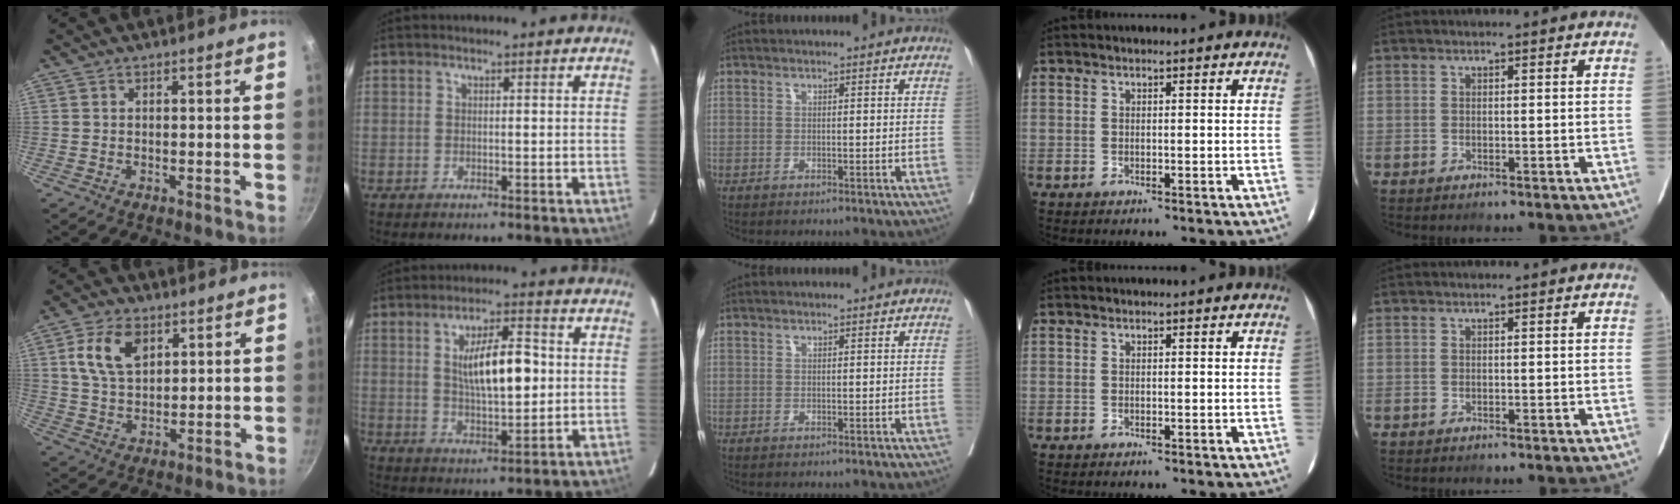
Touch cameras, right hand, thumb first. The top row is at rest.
{"thumb": {"total": 9.6, "force": [3.6, 5.9, 6.6], "torque": [-0.111, -0.008, 0.071]}, "index": {"total": 10.3, "force": [1.2, 3.0, 9.8], "torque": [-0.170, 0.009, 0.023]}}